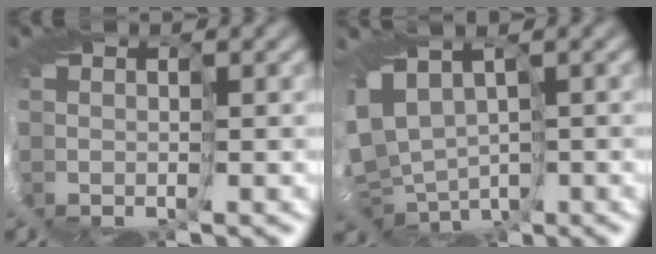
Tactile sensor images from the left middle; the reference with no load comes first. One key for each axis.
{"total": 6.2, "fx": -1.1, "fy": 4.1, "fz": 4.5, "tx": -0.094, "ty": -0.021, "tz": 0.000}